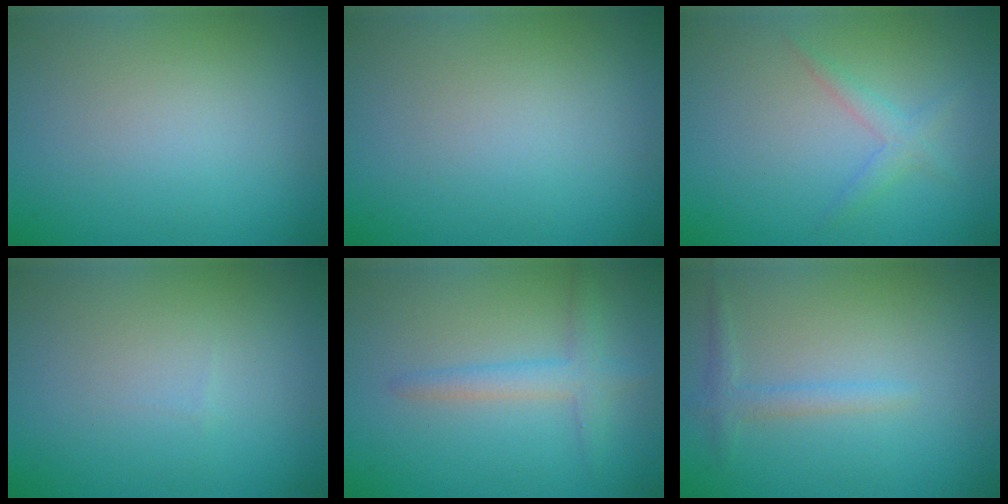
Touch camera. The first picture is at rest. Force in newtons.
{"total": 0.0}
{"total": 1.7, "press": 1.7, "slide": 0.1}
{"total": 0.0}
{"total": 2.4, "press": 2.4, "slide": 0.2}
{"total": 1.5, "press": 1.5, "slide": 0.2}